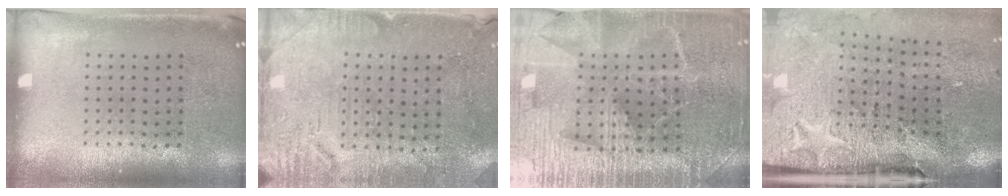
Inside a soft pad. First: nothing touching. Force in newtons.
{"total": 3.0, "press": 2.9, "slide": 0.8}
{"total": 4.3, "press": 4.1, "slide": 1.3}
{"total": 4.8, "press": 3.8, "slide": 2.9}